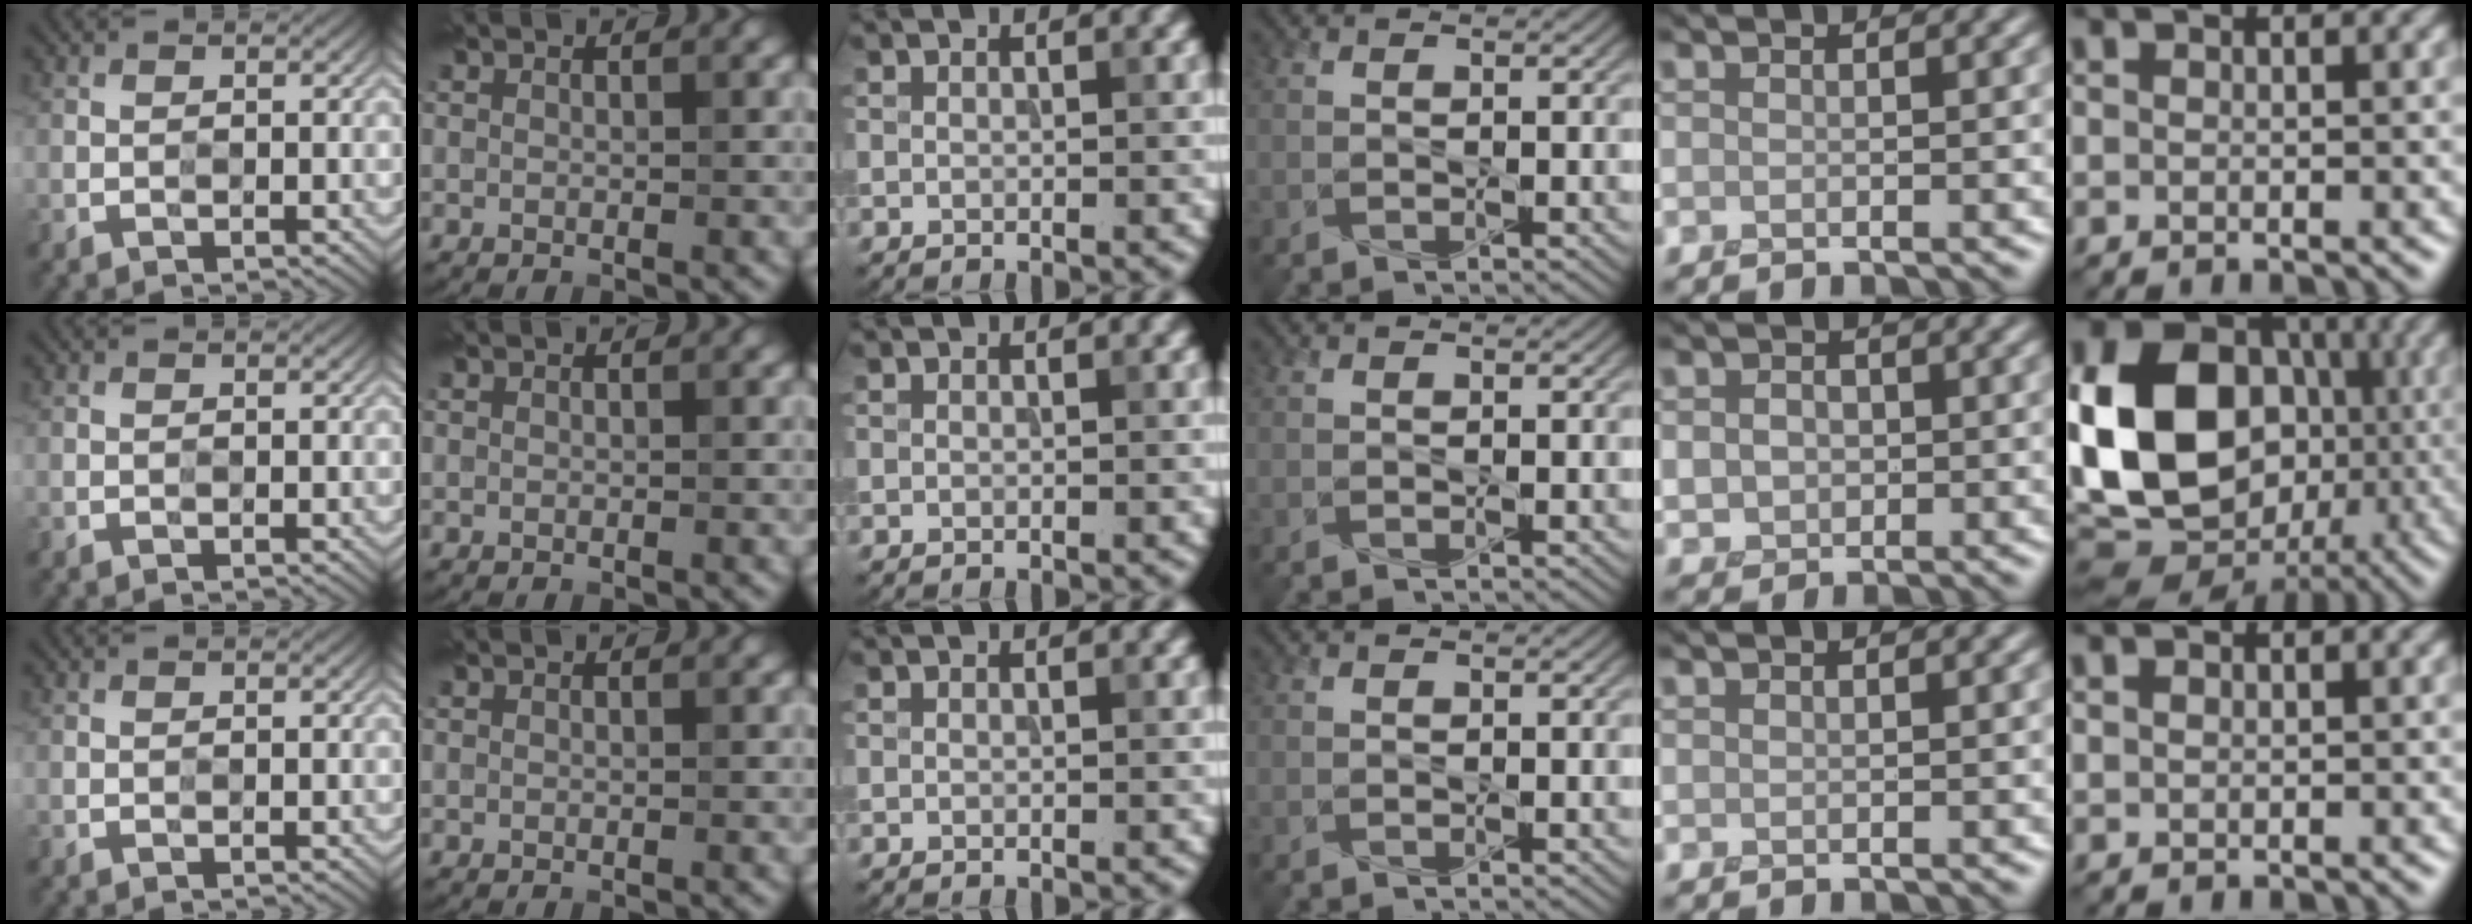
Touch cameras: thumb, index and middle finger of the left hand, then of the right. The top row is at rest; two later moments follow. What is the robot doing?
{"motion": "press", "object": "gel pad"}